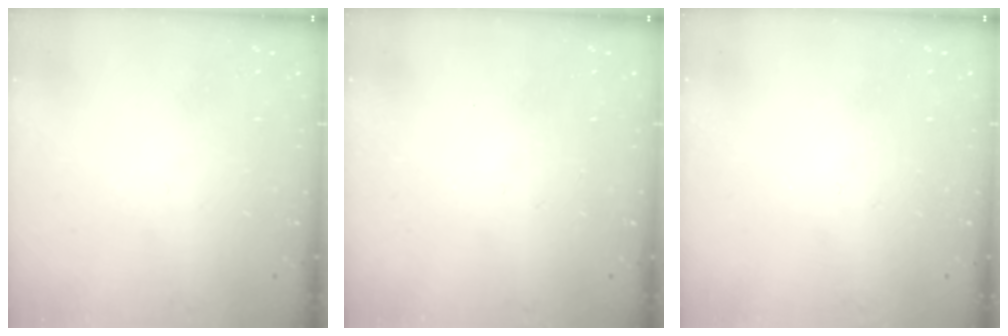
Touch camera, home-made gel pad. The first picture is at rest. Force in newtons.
{"total": 0.0}
{"total": 0.0}